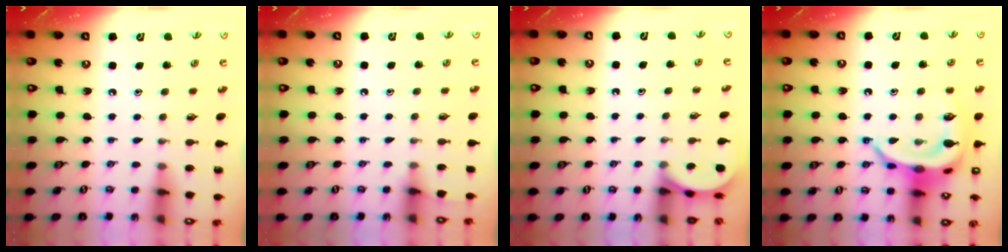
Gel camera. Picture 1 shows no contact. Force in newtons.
{"total": 2.8, "press": 2.8, "slide": 0.5}
{"total": 2.0, "press": 2.0, "slide": 0.2}
{"total": 18.7, "press": 18.7, "slide": 0.3}